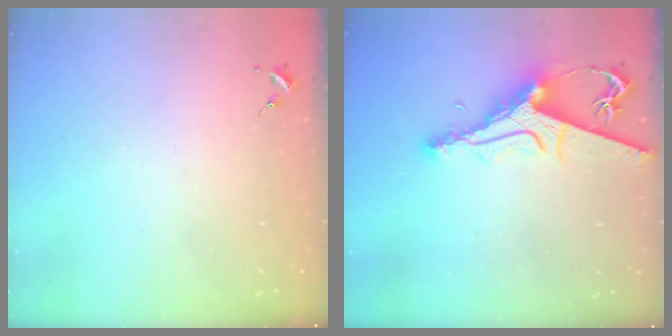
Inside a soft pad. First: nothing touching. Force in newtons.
{"total": 10.7, "press": 10.6, "slide": 1.0}